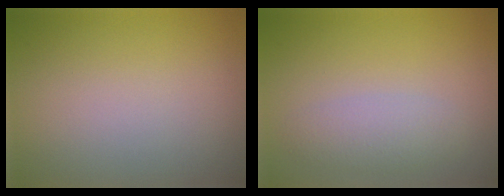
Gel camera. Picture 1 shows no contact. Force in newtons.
{"total": 2.4, "press": 2.4, "slide": 0.0}